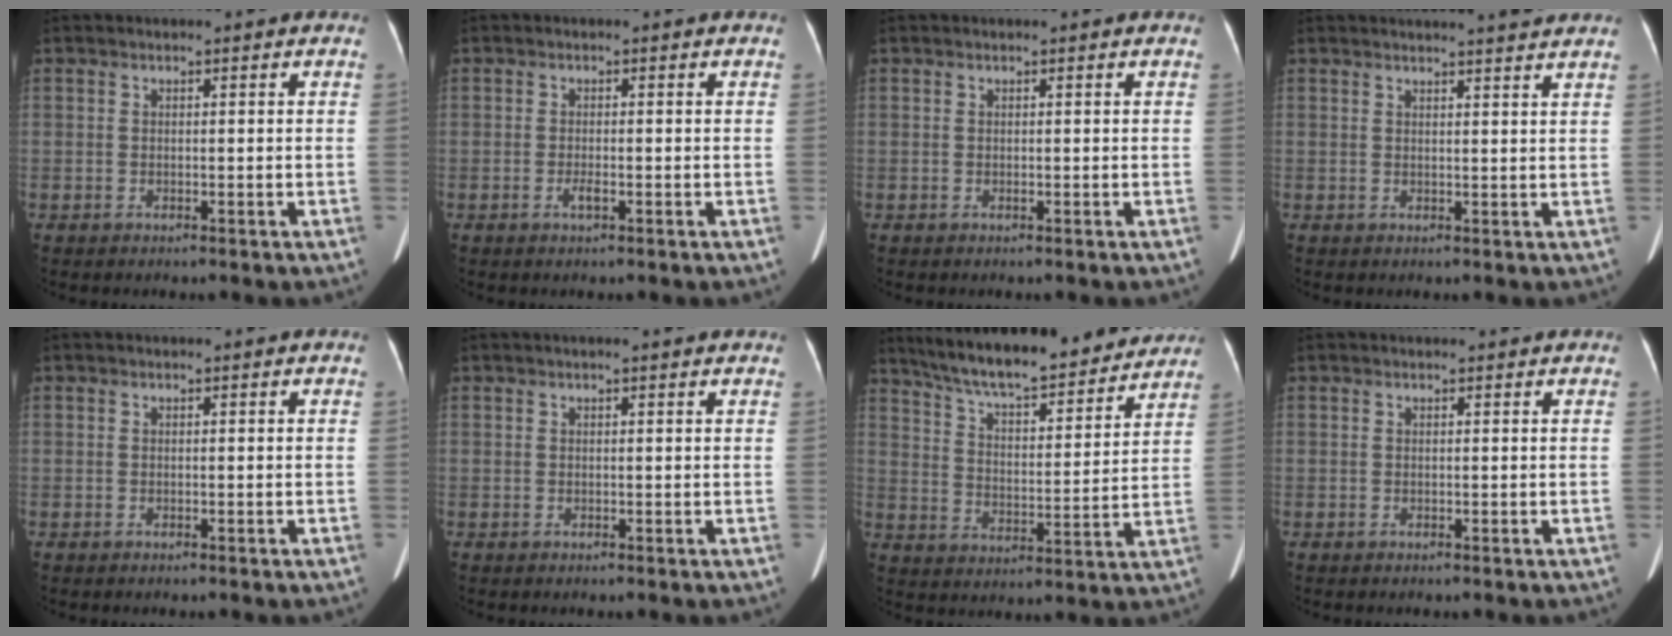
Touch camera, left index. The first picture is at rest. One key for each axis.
{"total": 1.2, "fx": -0.6, "fy": 0.2, "fz": 1.0, "tx": -0.024, "ty": -0.002, "tz": -0.010}
{"total": 0.0}
{"total": 6.3, "fx": 5.8, "fy": -0.6, "fz": 2.4, "tx": -0.031, "ty": 0.005, "tz": 0.057}
{"total": 0.0}
{"total": 2.5, "fx": 2.0, "fy": 0.0, "fz": 1.3, "tx": -0.018, "ty": 0.021, "tz": 0.023}
{"total": 20.3, "fx": 18.1, "fy": 3.7, "fz": 8.6, "tx": -0.137, "ty": 0.010, "tz": 0.263}
{"total": 1.3, "fx": 1.2, "fy": 0.0, "fz": 0.3, "tx": -0.007, "ty": 0.010, "tz": 0.018}